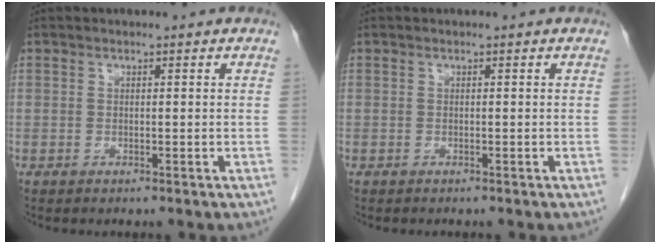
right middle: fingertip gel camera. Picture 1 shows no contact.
{"total": 0.0}